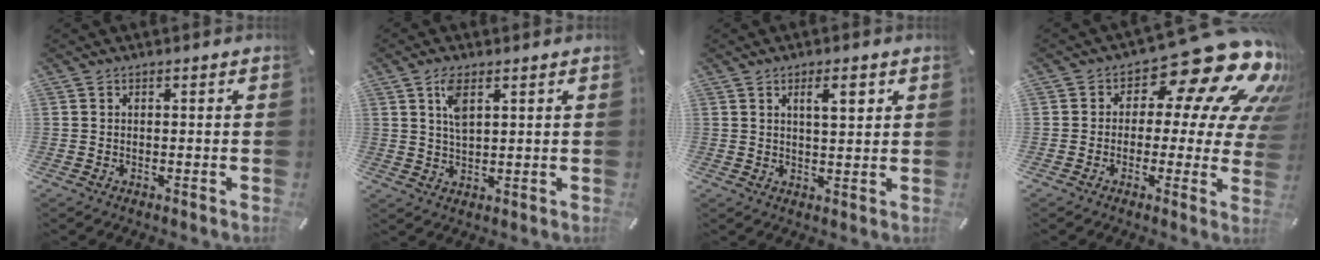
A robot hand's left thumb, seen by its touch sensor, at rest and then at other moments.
{"total": 5.1, "force": [2.4, 2.1, 3.9], "torque": [-0.078, 0.001, 0.041]}
{"total": 5.2, "force": [2.4, 1.7, 4.3], "torque": [-0.060, -0.009, 0.033]}
{"total": 18.9, "force": [10.5, 8.4, 13.3], "torque": [-0.181, -0.079, 0.171]}